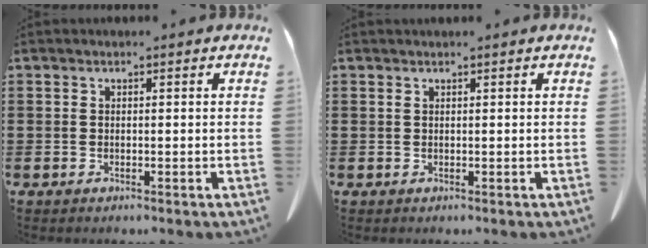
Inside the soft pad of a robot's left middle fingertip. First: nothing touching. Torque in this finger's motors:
{"motor_torque": [0.25, 0.40, 0.00, 0.04]}